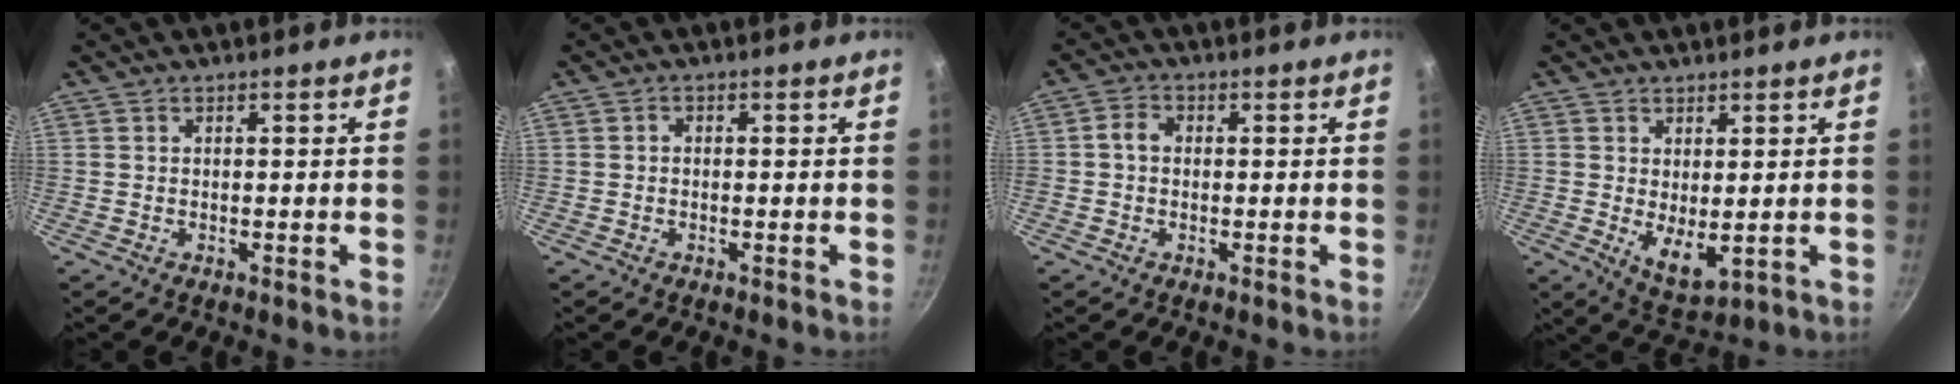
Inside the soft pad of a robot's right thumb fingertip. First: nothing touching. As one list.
[{"total": 0.8, "force": [-0.3, 0.5, 0.5], "torque": [-0.010, 0.006, -0.006]}, {"total": 2.7, "force": [-0.1, 2.1, 1.6], "torque": [-0.028, 0.011, -0.008]}, {"total": 6.1, "force": [0.6, 3.1, 5.2], "torque": [-0.074, -0.022, 0.023]}]